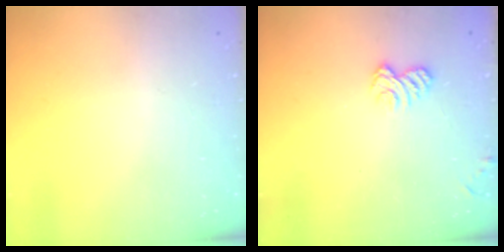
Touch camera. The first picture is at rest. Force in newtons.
{"total": 3.4, "press": 3.2, "slide": 1.1}